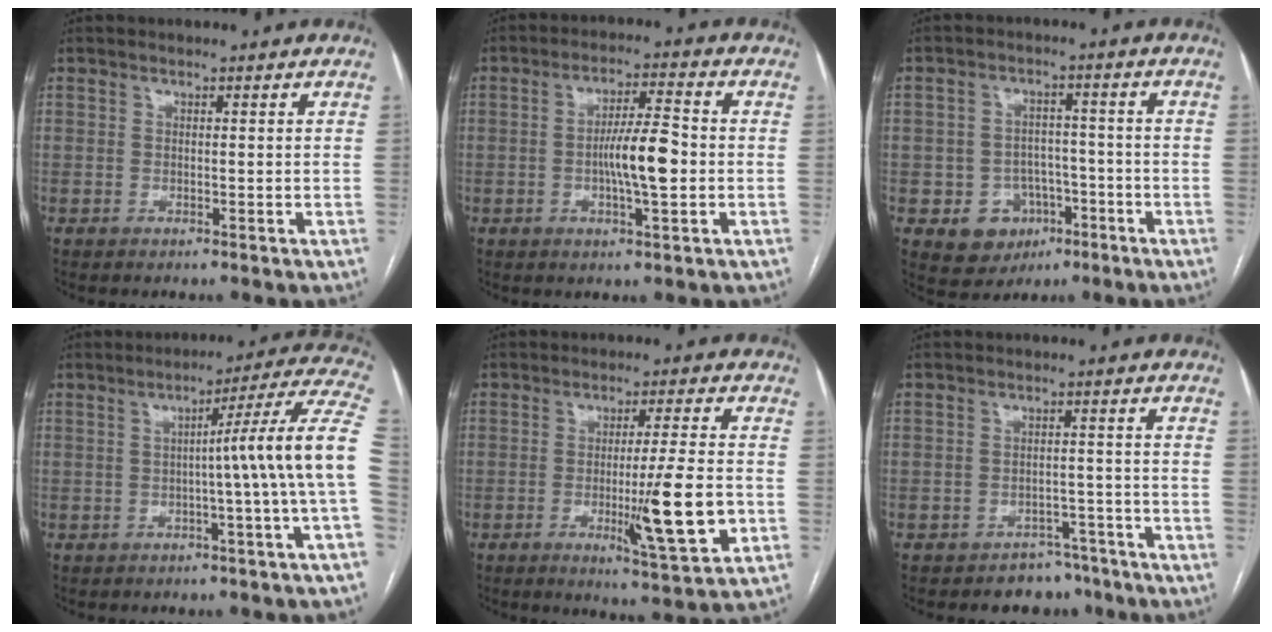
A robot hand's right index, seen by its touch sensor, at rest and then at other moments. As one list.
[{"total": 7.9, "force": [-1.1, 1.1, 7.8], "torque": [-0.137, 0.006, -0.021]}, {"total": 7.3, "force": [-3.0, 6.4, 2.1], "torque": [-0.027, 0.016, -0.033]}, {"total": 12.5, "force": [-1.0, -2.4, 12.2], "torque": [-0.143, 0.024, -0.021]}, {"total": 11.4, "force": [-2.7, 0.0, 11.0], "torque": [-0.169, -0.024, -0.043]}, {"total": 5.1, "force": [-4.1, 3.1, -0.1], "torque": [0.018, 0.024, -0.056]}]